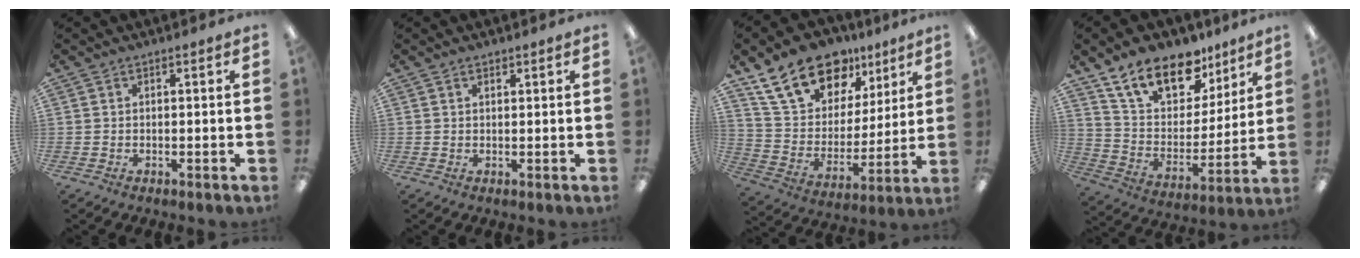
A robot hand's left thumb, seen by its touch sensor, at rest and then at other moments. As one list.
[{"total": 0.9, "force": [0.8, 0.4, 0.2], "torque": [-0.006, 0.000, 0.015]}, {"total": 19.3, "force": [13.3, 11.3, 8.1], "torque": [-0.148, -0.075, 0.245]}, {"total": 17.4, "force": [12.4, 9.1, 8.1], "torque": [-0.147, -0.072, 0.225]}]